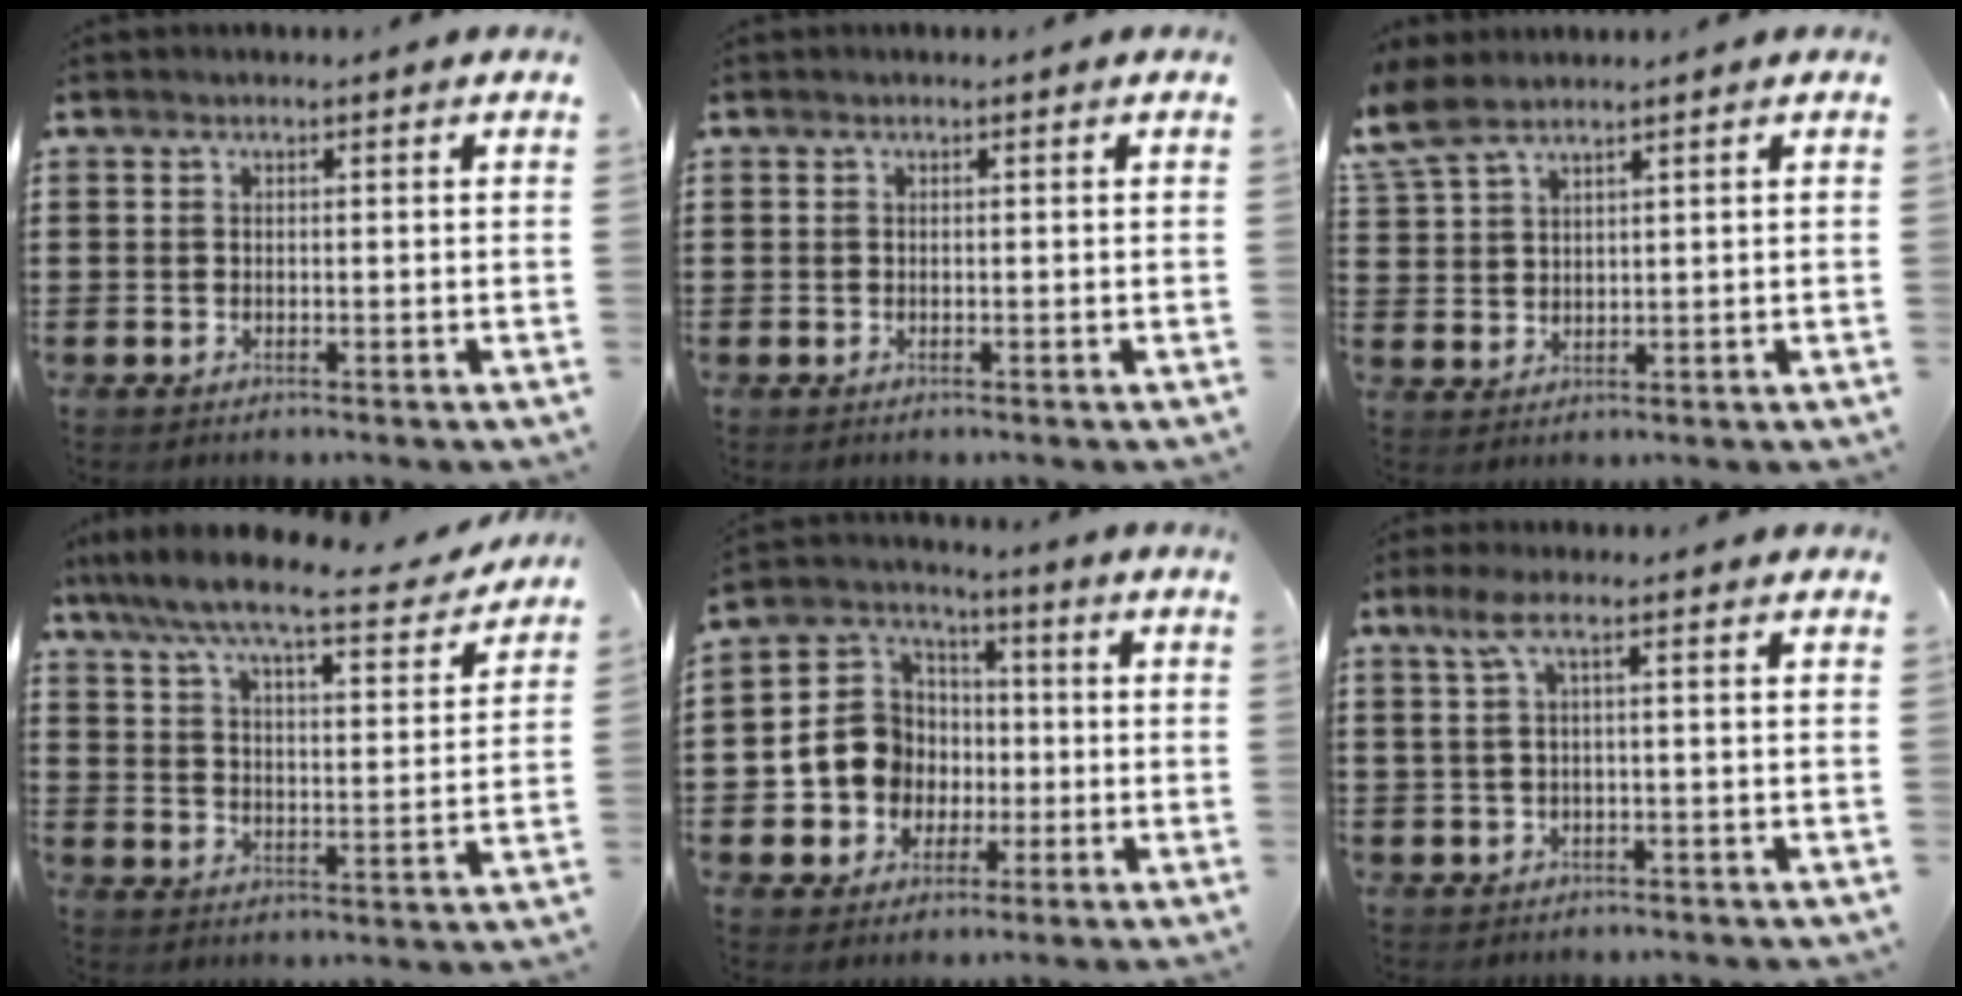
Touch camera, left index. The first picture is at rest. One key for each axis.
{"total": 0.0}
{"total": 4.4, "fx": 3.4, "fy": 1.6, "fz": 2.4, "tx": -0.067, "ty": -0.005, "tz": 0.060}
{"total": 7.7, "fx": 6.8, "fy": 0.1, "fz": 3.6, "tx": -0.099, "ty": -0.040, "tz": 0.110}
{"total": 9.5, "fx": -0.7, "fy": 9.2, "fz": 2.4, "tx": -0.099, "ty": 0.009, "tz": -0.008}
{"total": 3.0, "fx": 0.2, "fy": 0.2, "fz": 3.0, "tx": -0.067, "ty": 0.000, "tz": -0.003}